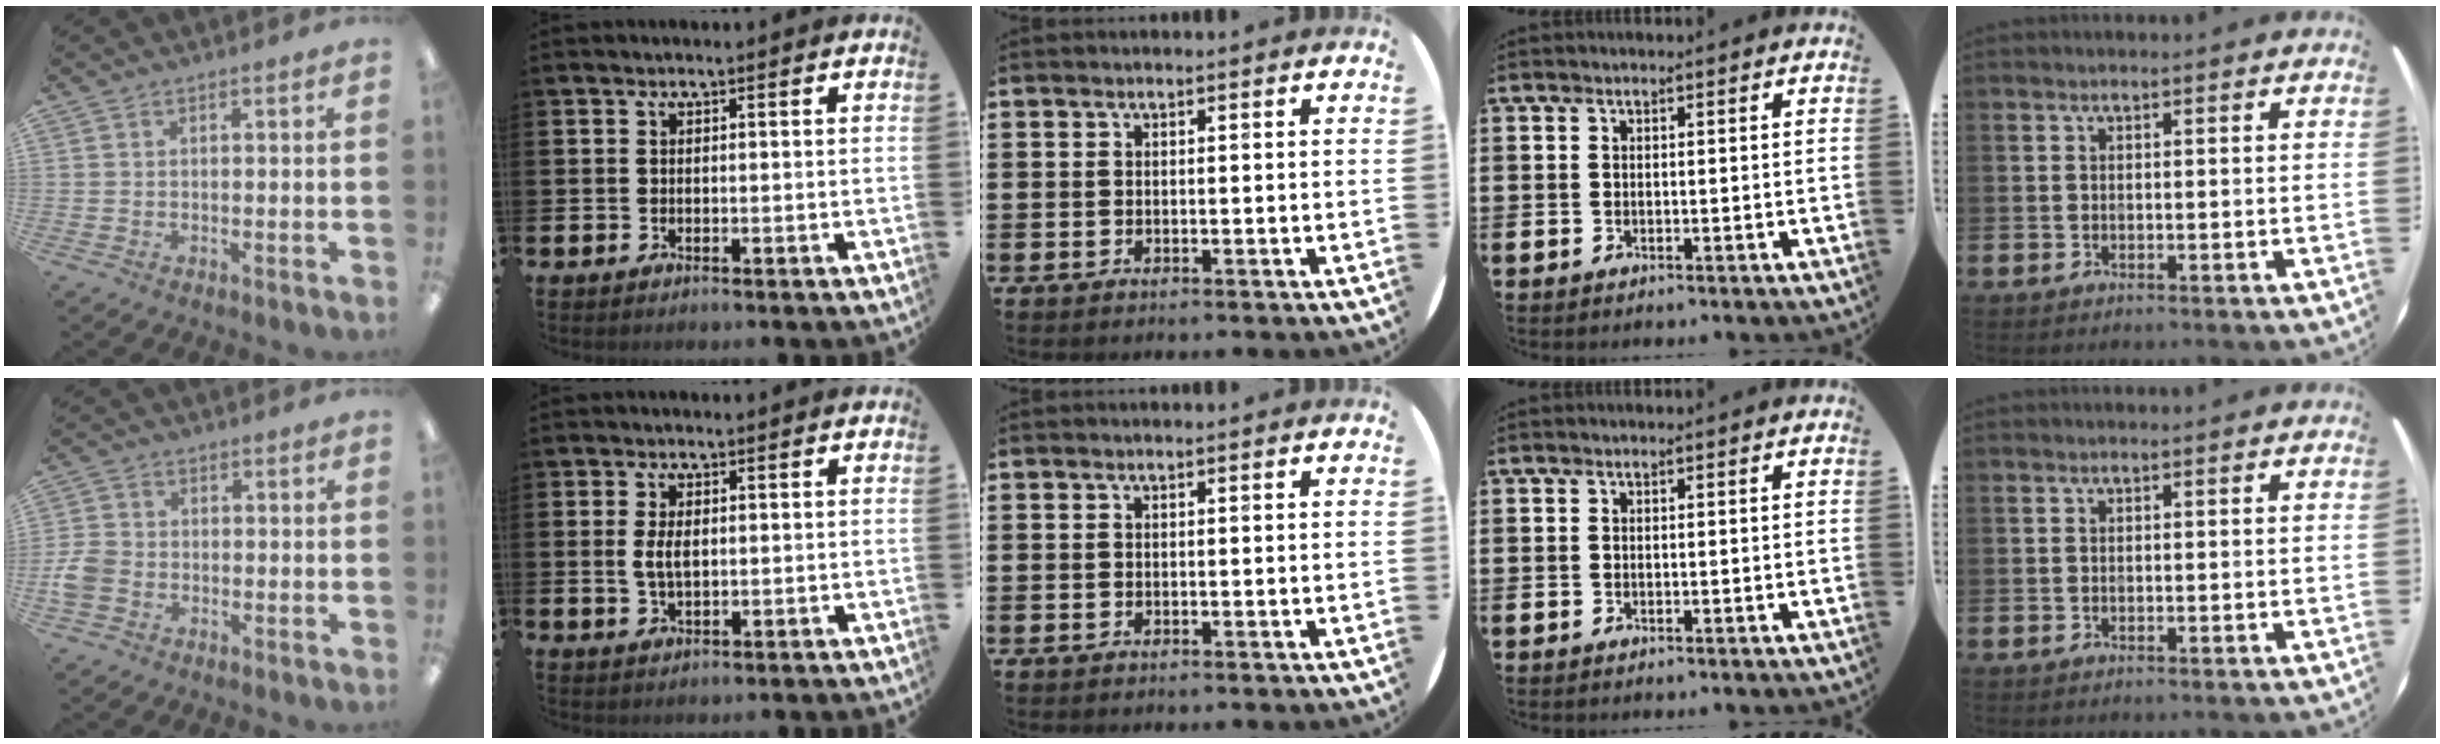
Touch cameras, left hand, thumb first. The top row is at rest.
{"thumb": {"total": 5.4, "force": [-1.7, 4.3, 2.8], "torque": [-0.055, 0.014, -0.029]}, "index": {"total": 3.1, "force": [0.5, 1.7, 2.6], "torque": [-0.040, 0.002, 0.003]}}